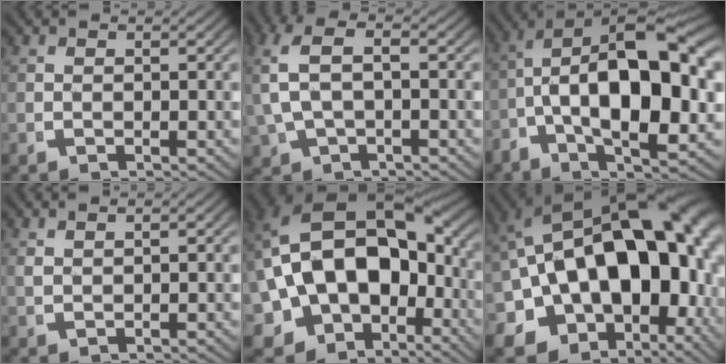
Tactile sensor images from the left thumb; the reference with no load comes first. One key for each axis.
{"total": 5.6, "fx": 0.3, "fy": 3.5, "fz": 4.4, "tx": -0.125, "ty": -0.003, "tz": 0.020}
{"total": 15.2, "fx": -0.6, "fy": 8.5, "fz": 12.5, "tx": -0.226, "ty": -0.035, "tz": -0.008}
{"total": 1.2, "fx": 1.2, "fy": -0.1, "fz": 0.3, "tx": -0.007, "ty": 0.004, "tz": 0.031}
{"total": 20.7, "fx": -2.1, "fy": 15.4, "fz": 13.7, "tx": -0.281, "ty": -0.067, "tz": -0.016}
{"total": 27.4, "fx": -3.8, "fy": 19.8, "fz": 18.6, "tx": -0.343, "ty": -0.071, "tz": -0.047}